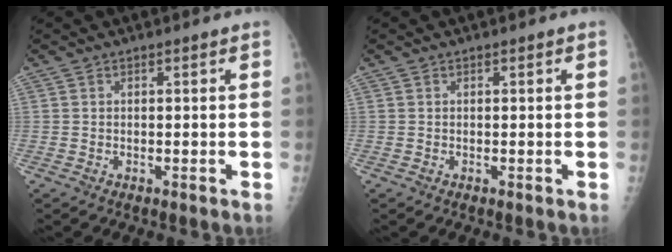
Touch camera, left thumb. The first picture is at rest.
{"total": 0.0}